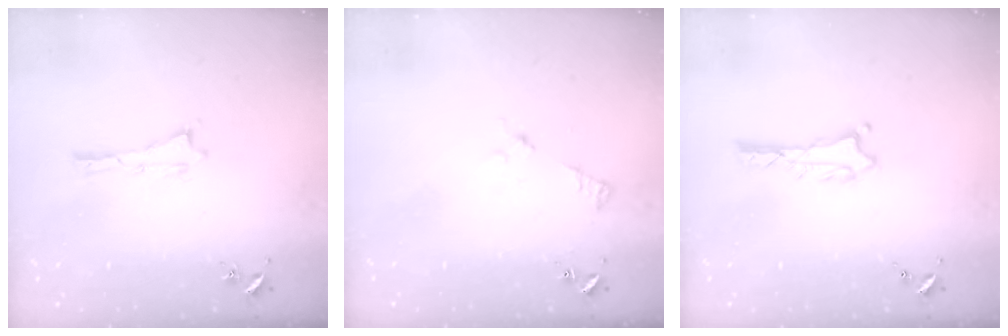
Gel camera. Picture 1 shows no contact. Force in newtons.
{"total": 2.5, "press": 2.5, "slide": 0.3}
{"total": 1.3, "press": 1.3, "slide": 0.3}